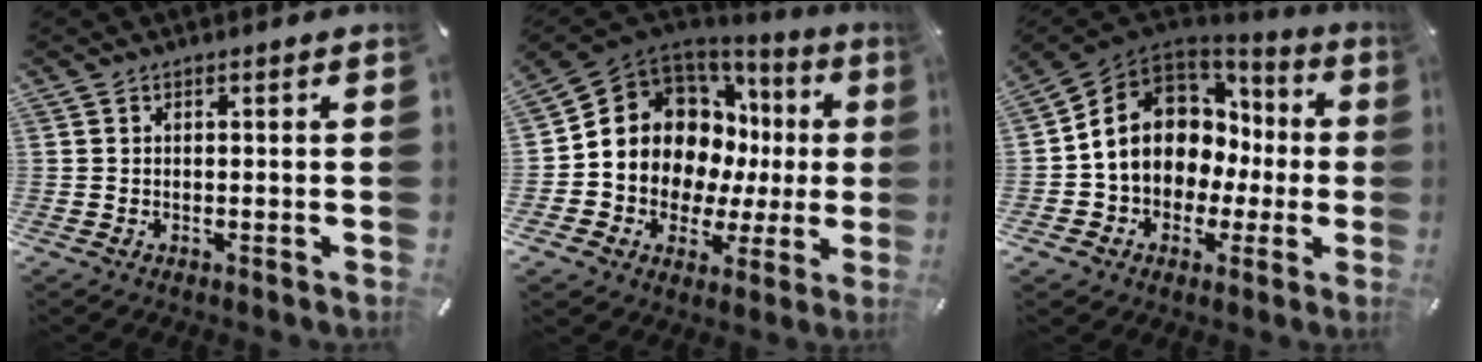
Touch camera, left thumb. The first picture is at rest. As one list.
[{"total": 12.8, "force": [4.0, 10.9, 5.6], "torque": [-0.104, -0.050, 0.086]}, {"total": 12.5, "force": [1.0, 10.9, 6.0], "torque": [-0.127, -0.009, 0.027]}]